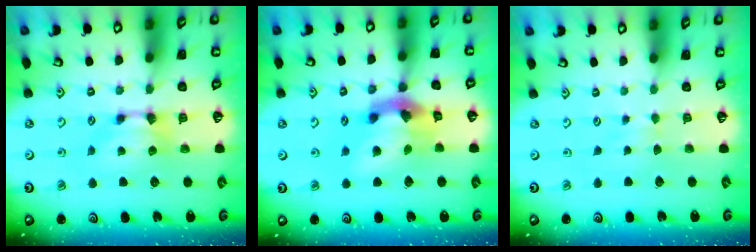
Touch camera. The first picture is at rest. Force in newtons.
{"total": 7.8, "press": 7.4, "slide": 2.3}
{"total": 2.6, "press": 2.6, "slide": 0.4}